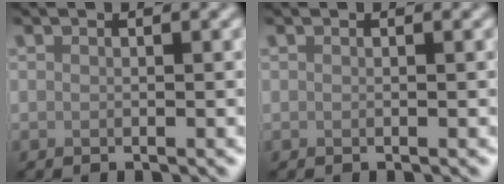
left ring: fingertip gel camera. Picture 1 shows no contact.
{"total": 0.0}